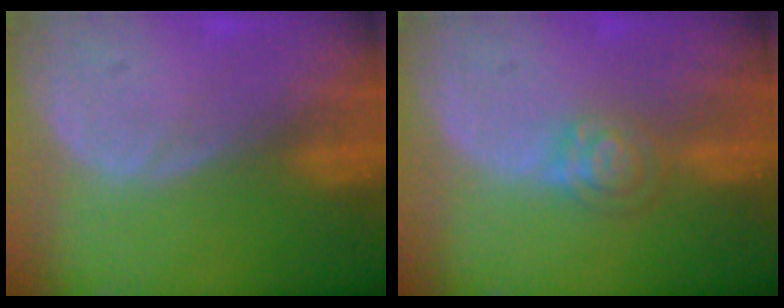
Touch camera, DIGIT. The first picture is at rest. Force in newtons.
{"total": 4.0, "press": 3.6, "slide": 1.7}